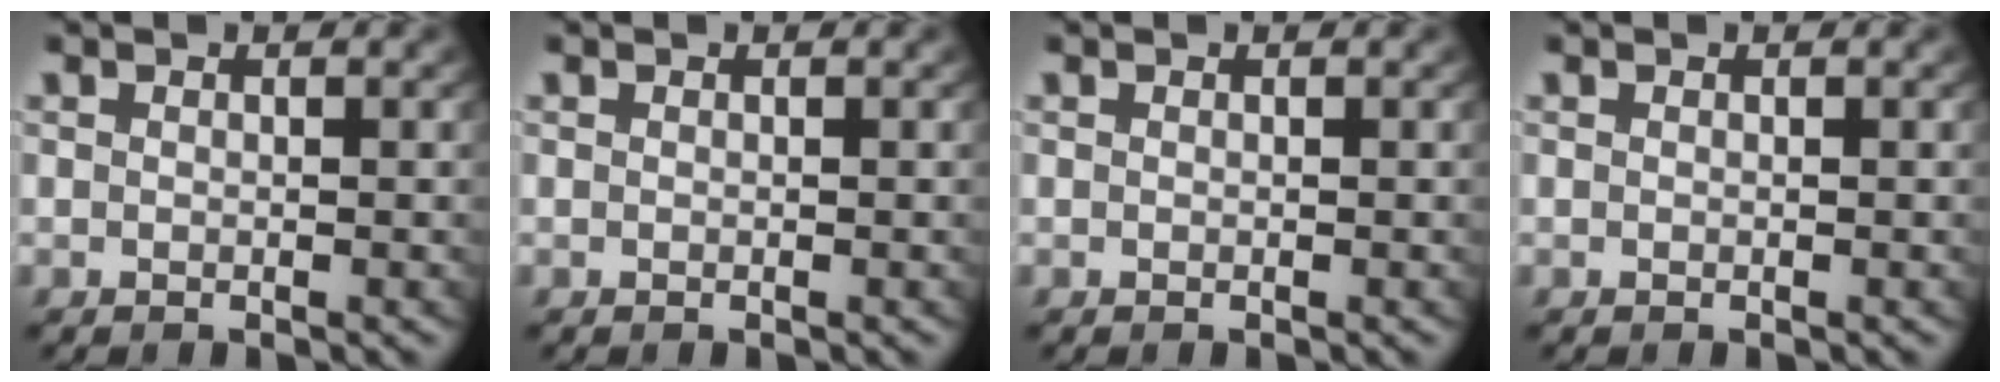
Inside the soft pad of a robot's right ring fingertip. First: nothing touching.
{"total": 0.0}
{"total": 0.0}
{"total": 0.0}